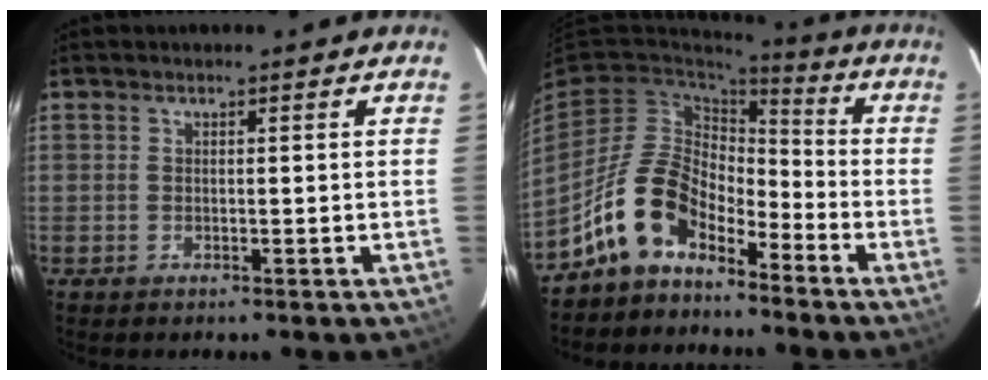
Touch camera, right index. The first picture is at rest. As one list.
[{"total": 12.7, "force": [-8.6, 6.9, 6.3], "torque": [-0.130, 0.024, -0.161]}]